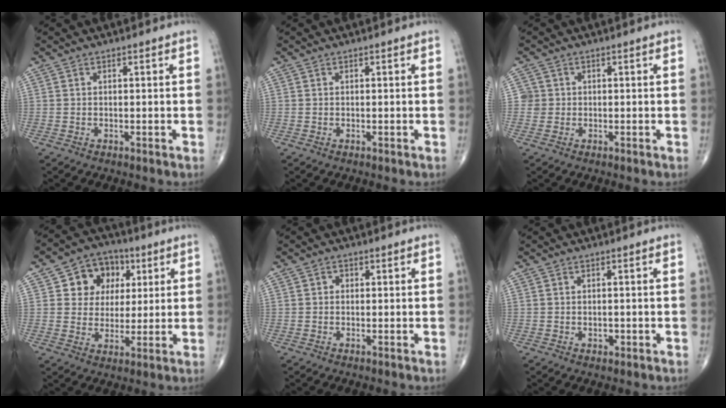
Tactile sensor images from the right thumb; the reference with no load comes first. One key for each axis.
{"total": 0.0}
{"total": 2.2, "fx": 0.1, "fy": 2.2, "fz": 0.0, "tx": 0.016, "ty": 0.006, "tz": -0.001}
{"total": 10.7, "fx": 3.6, "fy": 9.0, "fz": 4.6, "tx": -0.024, "ty": -0.005, "tz": 0.056}
{"total": 1.1, "fx": 0.2, "fy": 1.0, "fz": 0.4, "tx": 0.000, "ty": 0.002, "tz": 0.000}
{"total": 1.4, "fx": -0.2, "fy": 1.0, "fz": 1.0, "tx": -0.011, "ty": -0.001, "tz": -0.002}